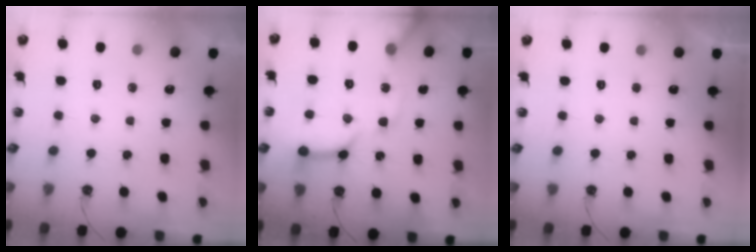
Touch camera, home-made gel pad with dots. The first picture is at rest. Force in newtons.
{"total": 16.7, "press": 16.5, "slide": 2.1}
{"total": 0.0}